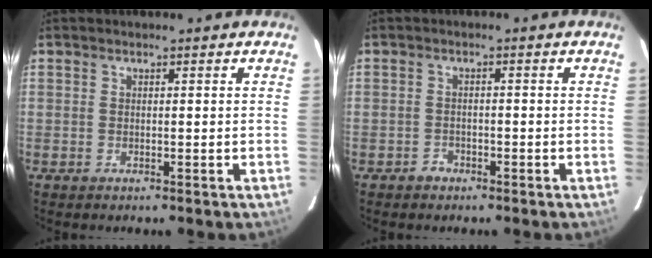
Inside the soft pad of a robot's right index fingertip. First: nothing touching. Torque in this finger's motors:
{"motor_torque": [0.04, 0.01, -0.05, -0.03]}